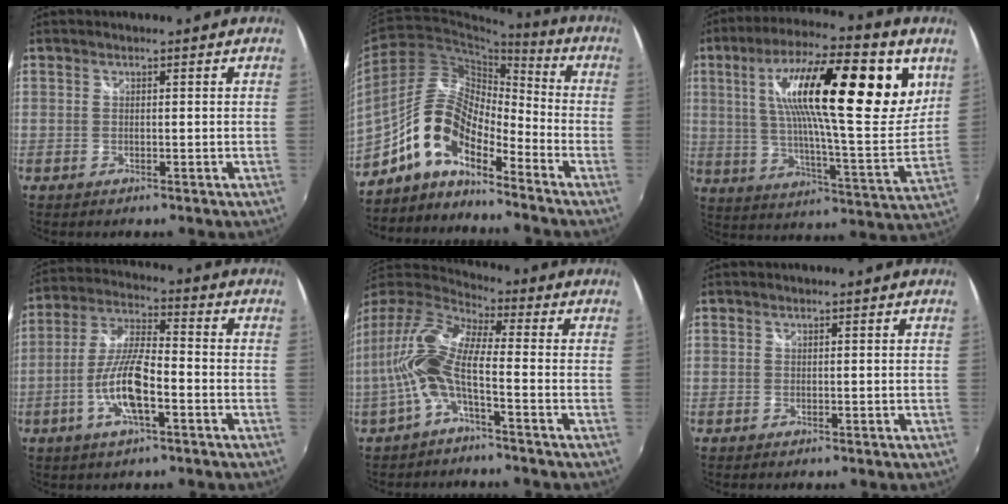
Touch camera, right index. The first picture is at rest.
{"total": 11.7, "force": [-7.8, 4.4, 7.5], "torque": [-0.151, 0.025, -0.160]}
{"total": 26.6, "force": [9.9, 6.7, 23.7], "torque": [-0.381, 0.021, 0.153]}
{"total": 11.0, "force": [-4.1, 2.9, 9.8], "torque": [-0.206, 0.003, -0.077]}
{"total": 12.8, "force": [-2.2, 3.5, 12.1], "torque": [-0.245, 0.011, -0.045]}
{"total": 0.0}